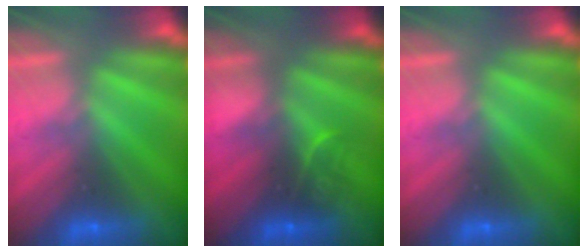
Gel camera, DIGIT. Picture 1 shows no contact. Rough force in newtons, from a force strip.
{"total": 2.8}
{"total": 0.0}